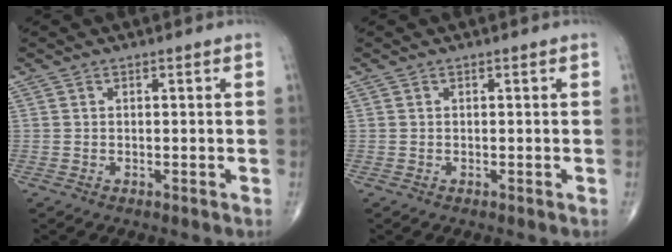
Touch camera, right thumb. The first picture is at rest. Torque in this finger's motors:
{"motor_torque": [0.05, 0.05, -0.01, 0.01, 0.00]}